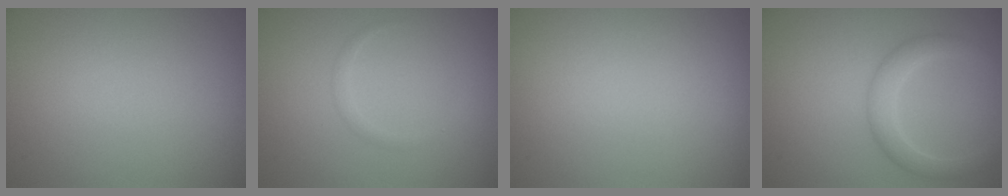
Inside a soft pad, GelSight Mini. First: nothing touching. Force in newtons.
{"total": 0.8, "press": 0.8, "slide": 0.1}
{"total": 0.0}
{"total": 2.7, "press": 2.7, "slide": 0.1}